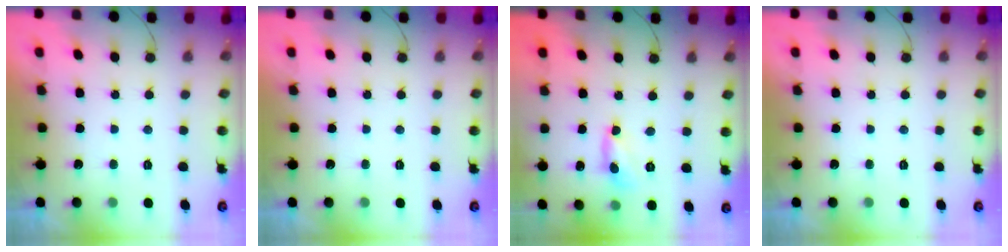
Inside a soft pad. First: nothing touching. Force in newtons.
{"total": 0.0}
{"total": 3.3, "press": 3.3, "slide": 0.3}
{"total": 0.0}